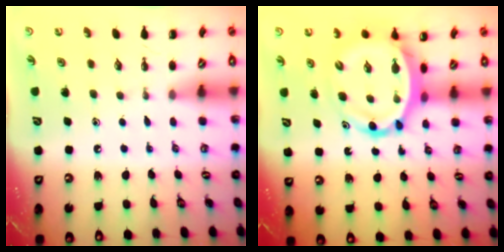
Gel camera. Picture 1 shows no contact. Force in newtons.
{"total": 10.3, "press": 9.9, "slide": 2.8}